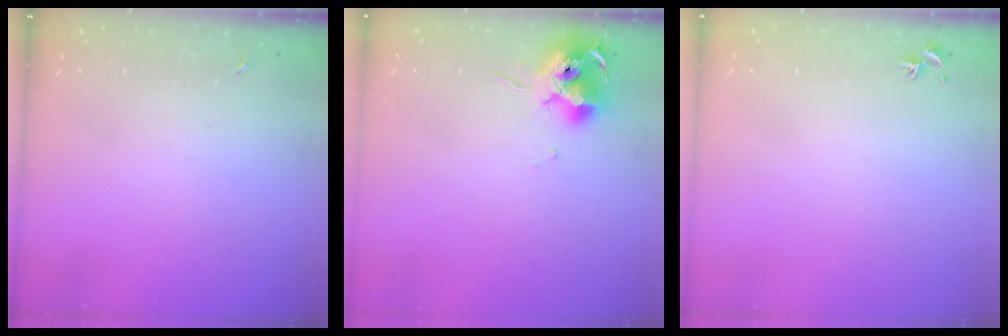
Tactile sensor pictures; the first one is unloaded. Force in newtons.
{"total": 11.2, "press": 11.1, "slide": 1.1}
{"total": 0.7, "press": 0.5, "slide": 0.4}